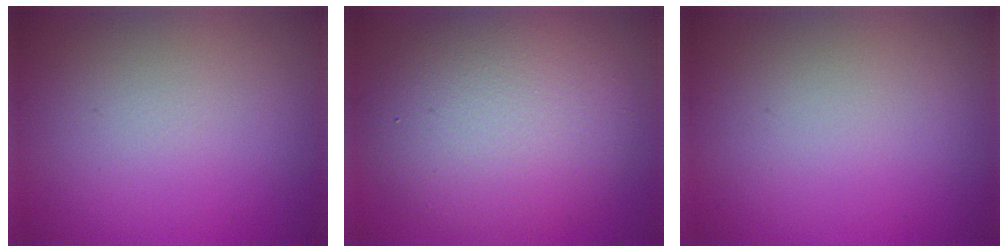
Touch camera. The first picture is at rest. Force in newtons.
{"total": 8.8, "press": 8.8, "slide": 0.7}
{"total": 0.0}